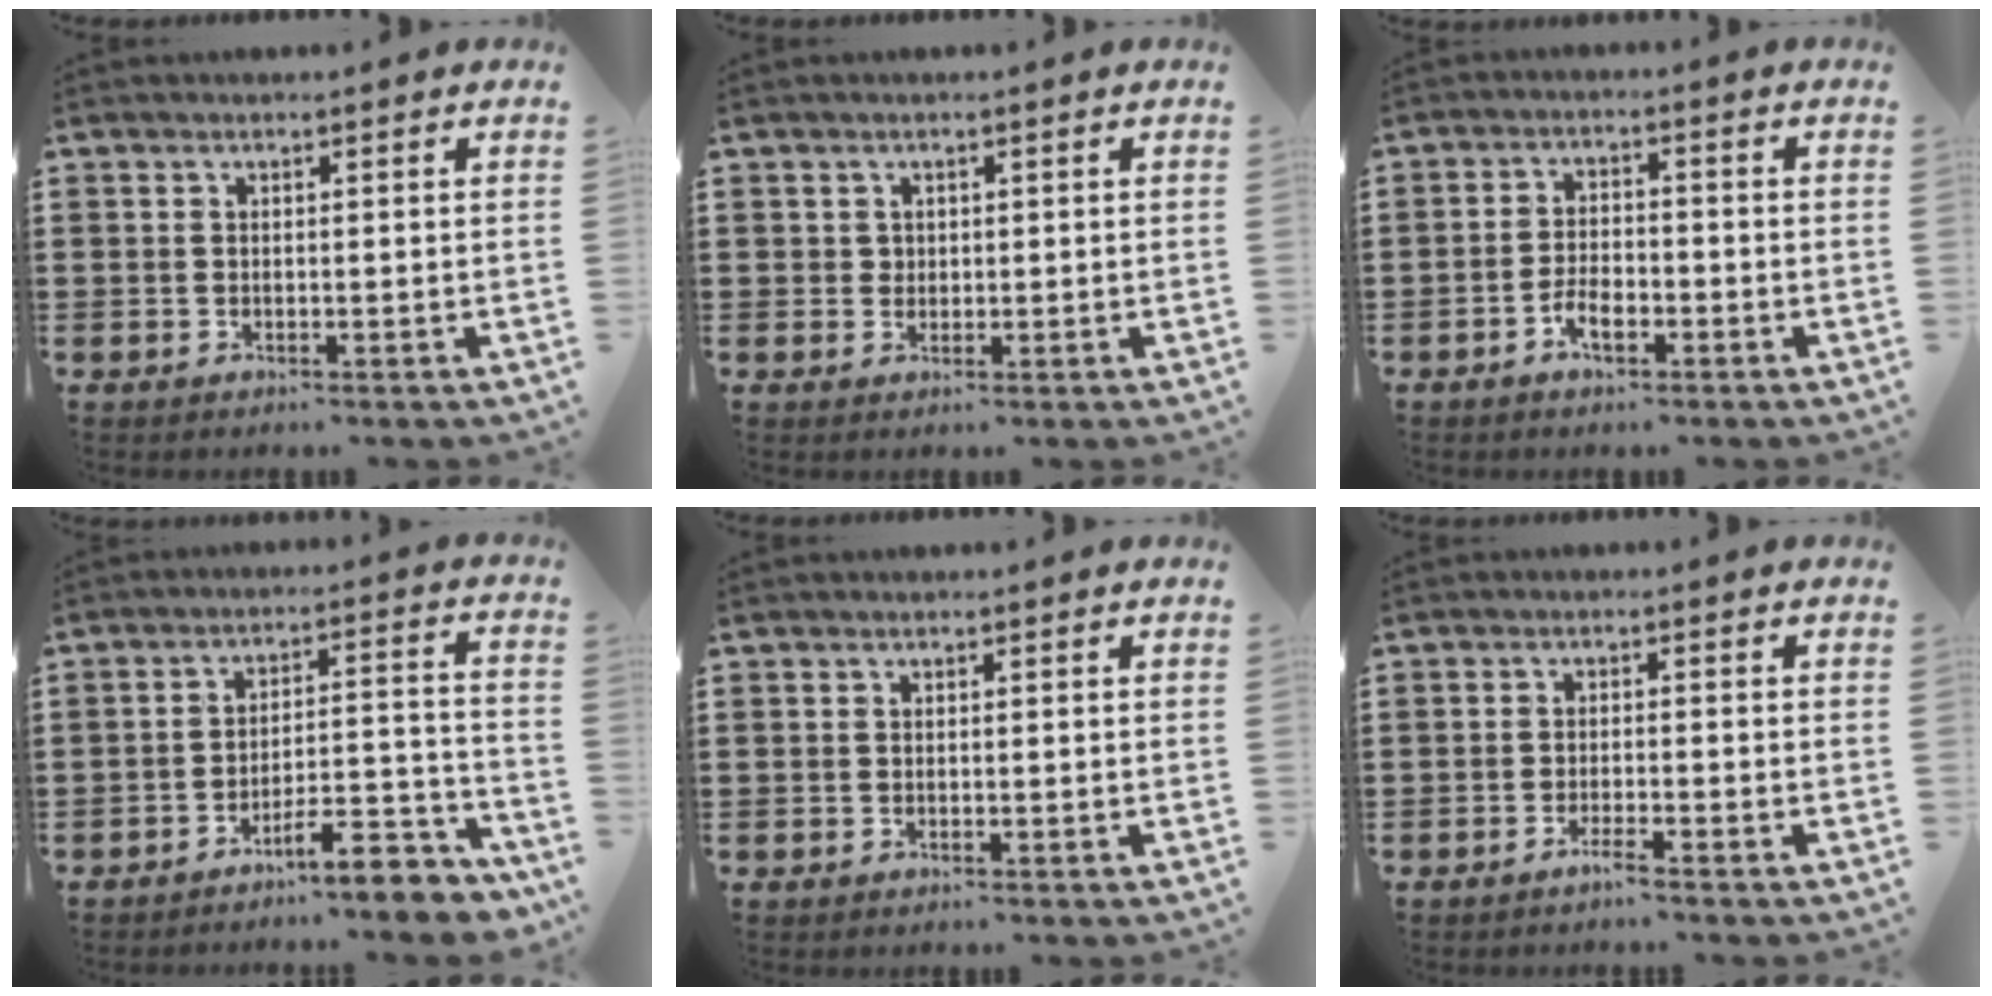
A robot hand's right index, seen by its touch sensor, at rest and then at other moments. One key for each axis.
{"total": 1.0, "fx": 0.5, "fy": 0.8, "fz": 0.2, "tx": -0.005, "ty": 0.003, "tz": 0.011}
{"total": 3.6, "fx": -2.0, "fy": 1.7, "fz": 2.5, "tx": -0.050, "ty": 0.004, "tz": -0.038}
{"total": 7.9, "fx": -6.9, "fy": 1.0, "fz": 3.7, "tx": -0.053, "ty": 0.012, "tz": -0.127}
{"total": 0.0}
{"total": 1.9, "fx": -1.6, "fy": -0.2, "fz": 1.0, "tx": -0.016, "ty": -0.005, "tz": -0.028}